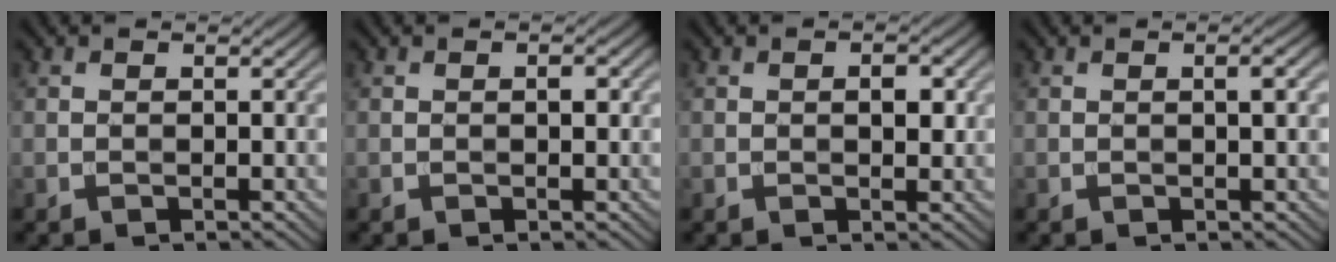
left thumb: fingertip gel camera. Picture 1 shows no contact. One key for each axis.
{"total": 0.9, "fx": 0.1, "fy": 0.4, "fz": 0.8, "tx": -0.009, "ty": -0.001, "tz": 0.001}
{"total": 2.1, "fx": 0.3, "fy": 1.1, "fz": 1.8, "tx": -0.024, "ty": 0.000, "tz": 0.004}
{"total": 1.4, "fx": 0.2, "fy": 0.1, "fz": 1.4, "tx": -0.024, "ty": 0.004, "tz": 0.003}